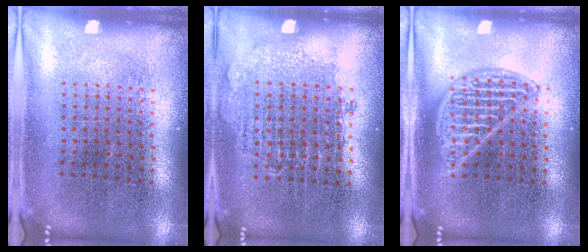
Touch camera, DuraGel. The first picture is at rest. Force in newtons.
{"total": 0.8, "press": 0.7, "slide": 0.3}
{"total": 1.9, "press": 1.9, "slide": 0.3}